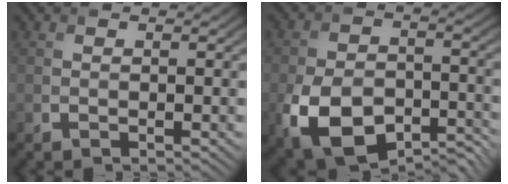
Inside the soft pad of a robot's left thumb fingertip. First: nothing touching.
{"total": 12.1, "force": [-5.3, 7.6, 7.8], "torque": [-0.174, -0.031, -0.085]}